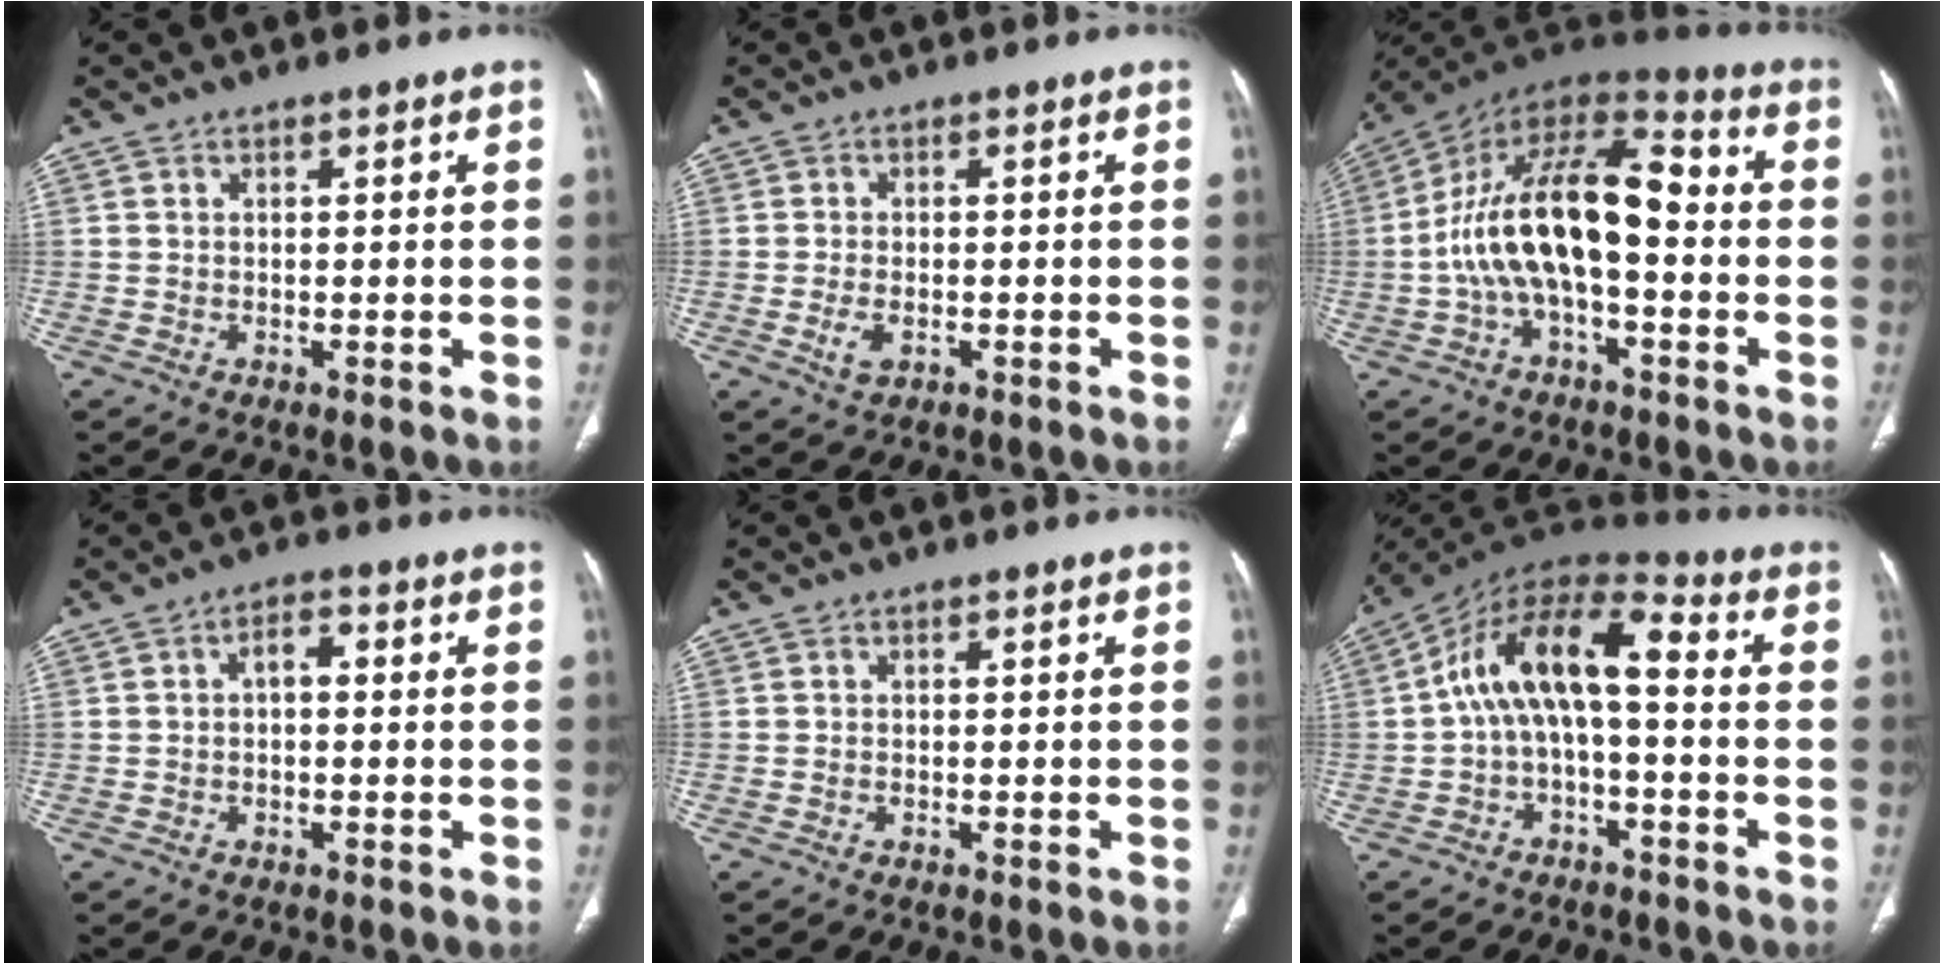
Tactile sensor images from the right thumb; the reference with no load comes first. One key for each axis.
{"total": 3.0, "fx": -1.0, "fy": 1.7, "fz": 2.2, "tx": -0.048, "ty": 0.001, "tz": -0.016}
{"total": 19.3, "fx": -1.8, "fy": 9.3, "fz": 16.8, "tx": -0.289, "ty": 0.054, "tz": -0.037}
{"total": 3.0, "fx": 0.1, "fy": 1.6, "fz": 2.6, "tx": -0.037, "ty": 0.012, "tz": -0.002}
{"total": 0.0}
{"total": 13.3, "fx": -0.3, "fy": 6.3, "fz": 11.7, "tx": -0.199, "ty": 0.058, "tz": -0.017}